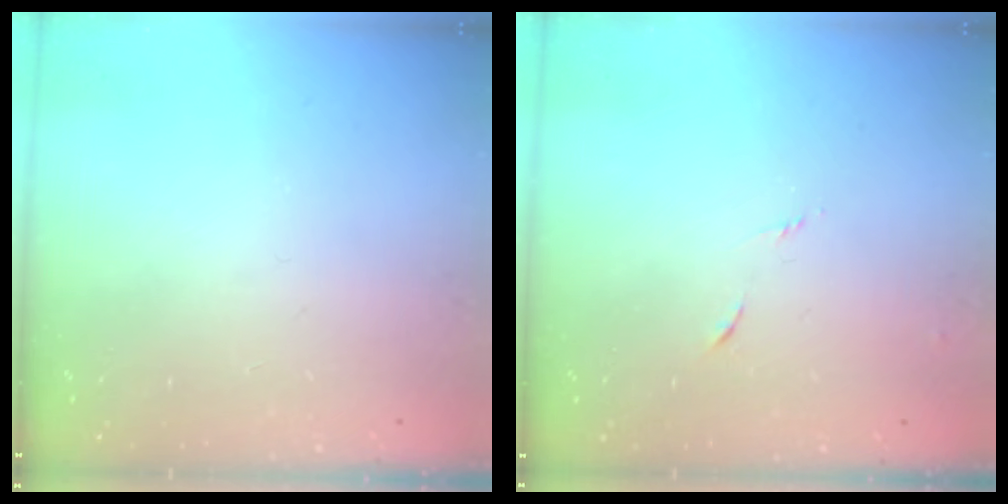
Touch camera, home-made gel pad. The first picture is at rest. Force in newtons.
{"total": 5.9, "press": 5.9, "slide": 0.6}